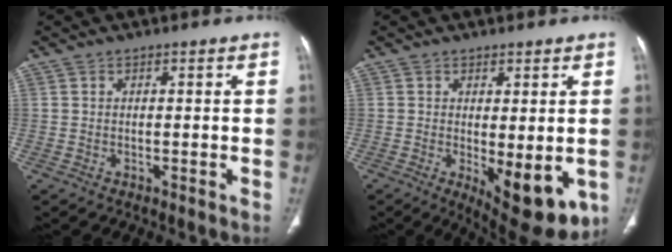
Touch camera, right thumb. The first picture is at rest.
{"total": 11.2, "force": [-2.6, 4.4, 10.0], "torque": [-0.118, -0.024, -0.021]}